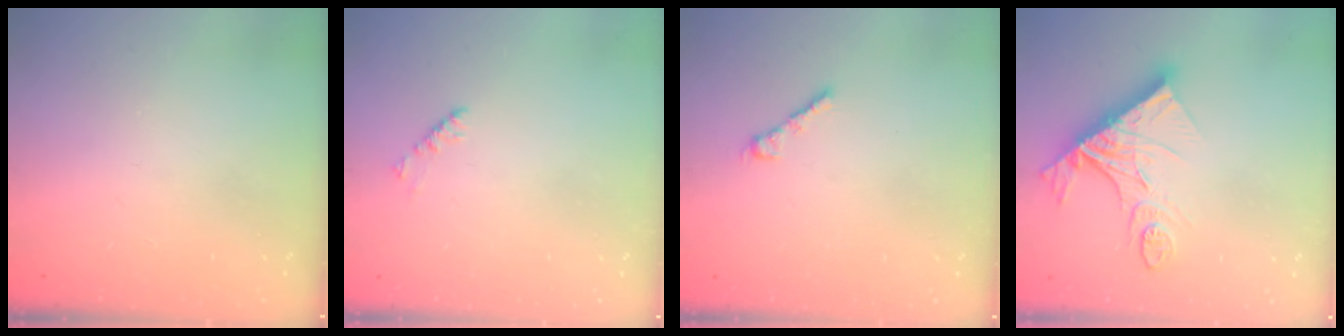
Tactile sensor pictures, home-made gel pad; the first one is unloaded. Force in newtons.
{"total": 3.4, "press": 3.3, "slide": 0.5}
{"total": 4.1, "press": 4.1, "slide": 0.9}
{"total": 18.3, "press": 18.2, "slide": 1.8}